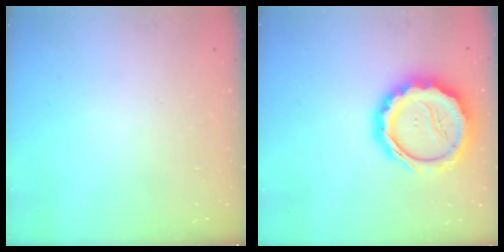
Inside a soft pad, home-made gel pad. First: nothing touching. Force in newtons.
{"total": 19.7, "press": 19.4, "slide": 3.8}